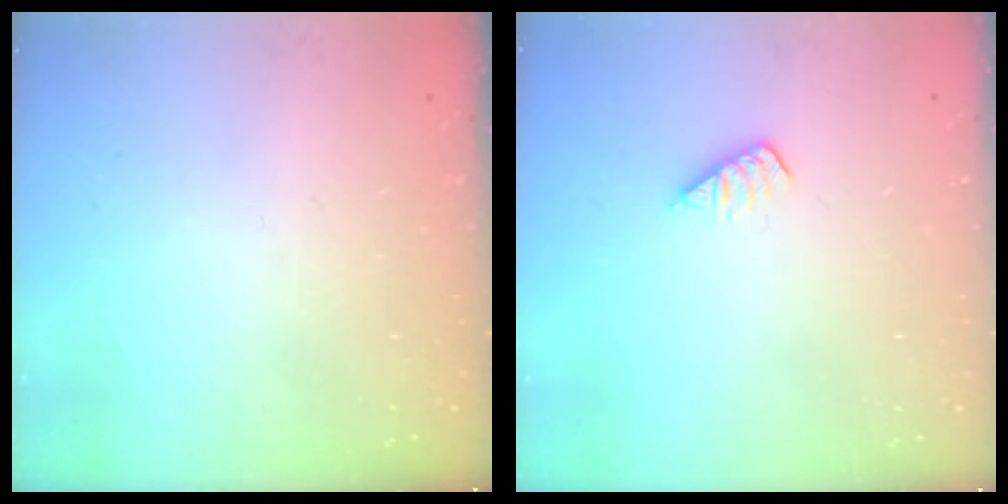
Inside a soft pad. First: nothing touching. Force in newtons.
{"total": 1.6, "press": 1.5, "slide": 0.3}